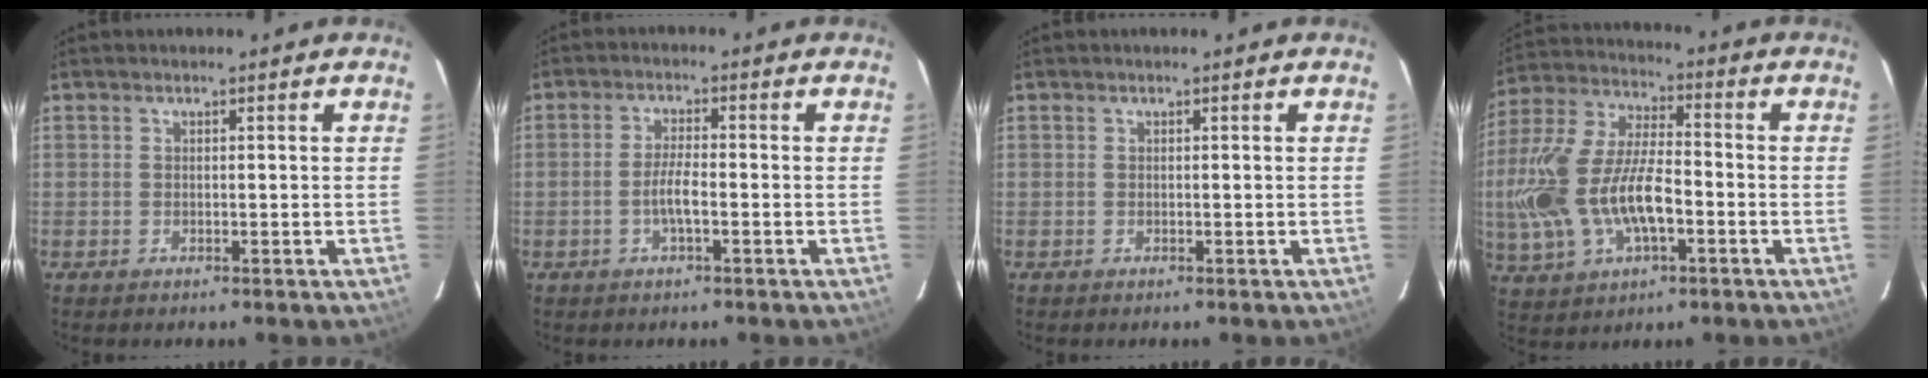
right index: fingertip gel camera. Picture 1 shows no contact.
{"total": 3.8, "force": [-1.3, 0.6, 3.5], "torque": [-0.070, 0.001, -0.025]}
{"total": 0.0}
{"total": 20.0, "force": [-4.2, 9.6, 17.0], "torque": [-0.373, -0.006, -0.068]}